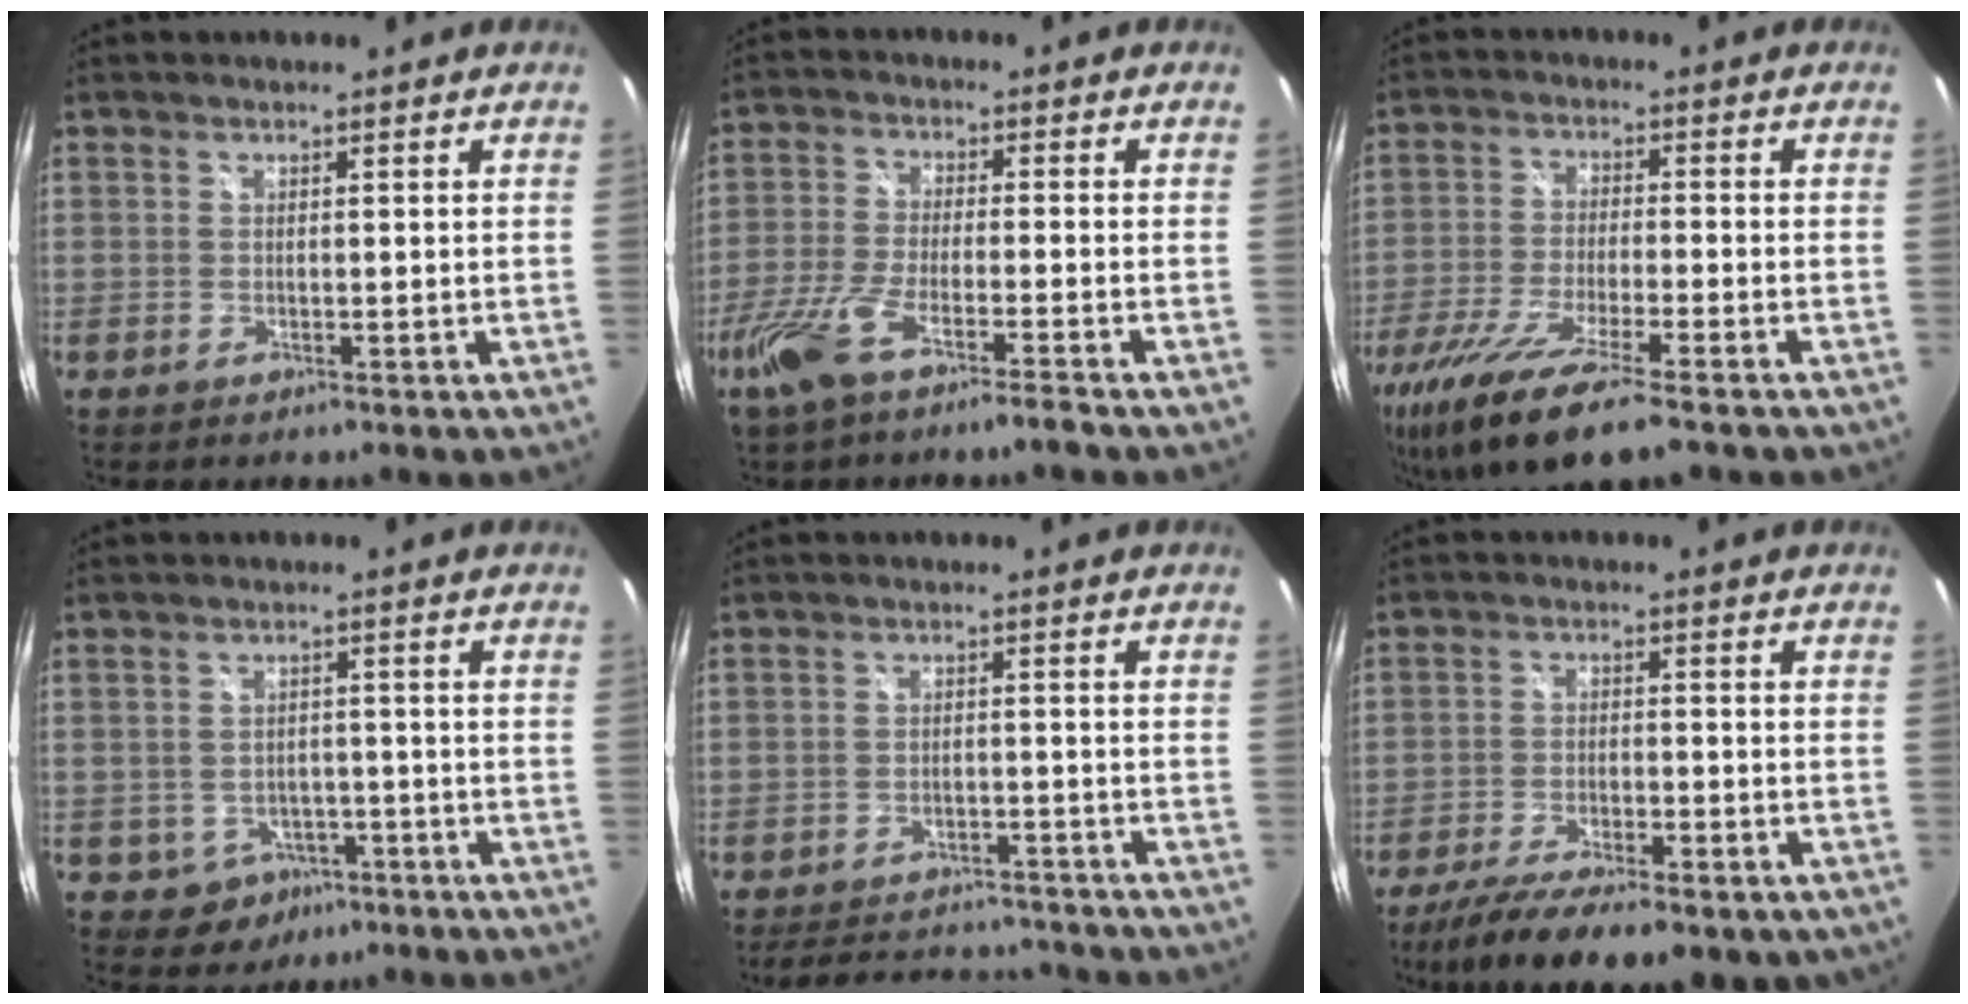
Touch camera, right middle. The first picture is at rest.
{"total": 9.3, "force": [-6.3, 0.5, 6.8], "torque": [-0.158, -0.017, -0.123]}
{"total": 15.0, "force": [-10.8, 2.0, 10.2], "torque": [-0.215, -0.051, -0.197]}
{"total": 5.3, "force": [-2.7, 4.5, 0.8], "torque": [-0.026, 0.014, -0.026]}
{"total": 12.6, "force": [-11.2, 4.3, 3.9], "torque": [-0.089, 0.019, -0.148]}
{"total": 15.4, "force": [-10.7, 5.4, 9.7], "torque": [-0.191, -0.043, -0.166]}